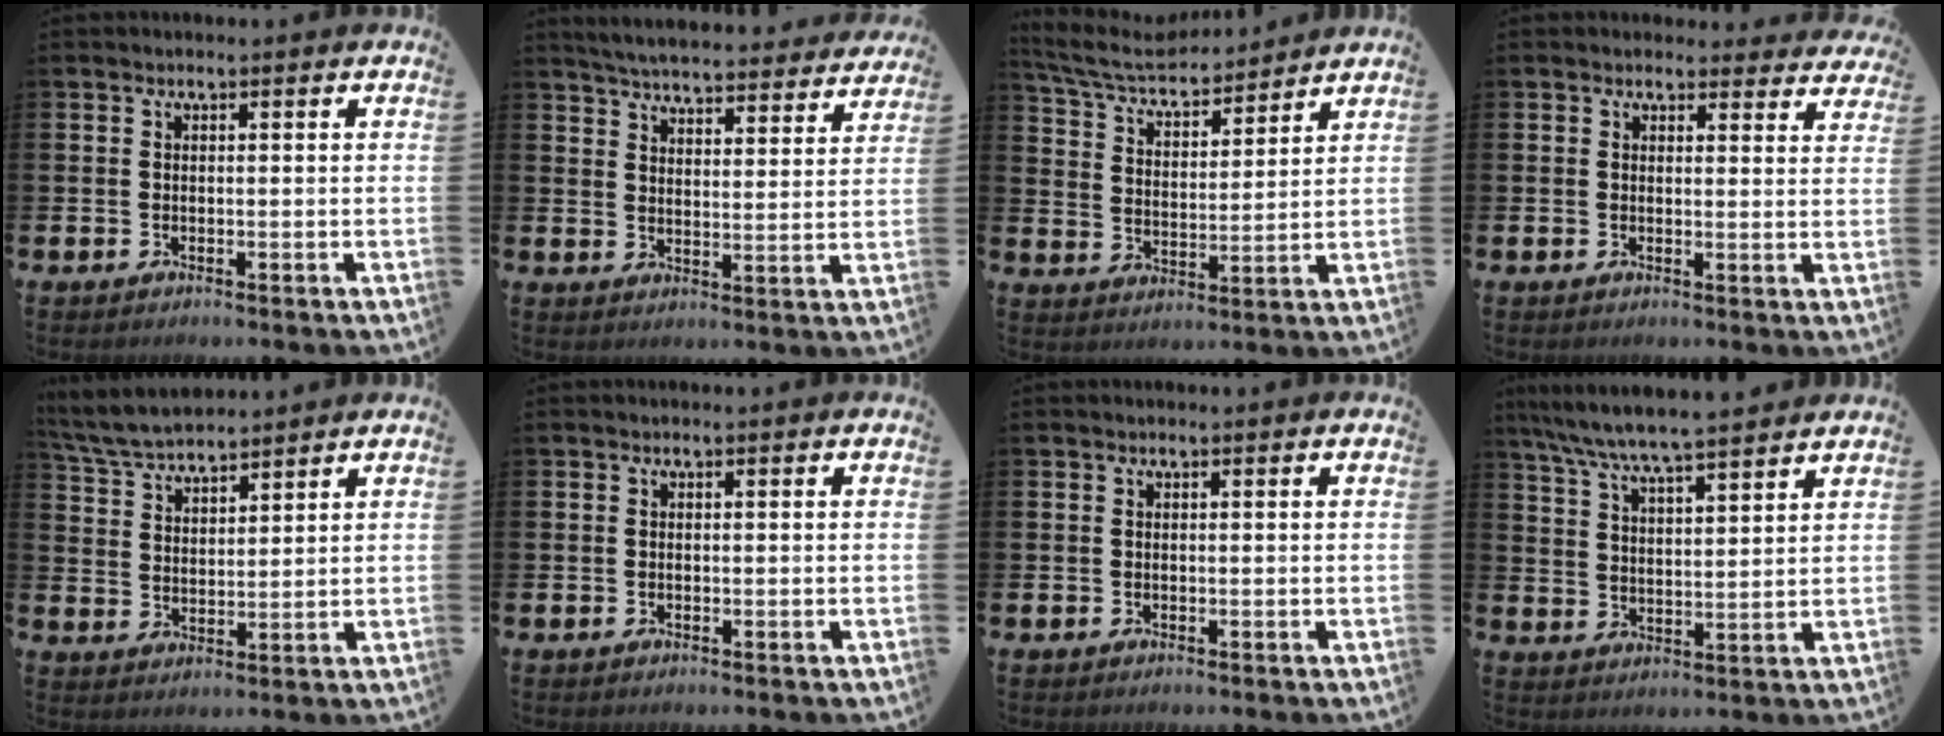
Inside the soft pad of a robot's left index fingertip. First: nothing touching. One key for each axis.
{"total": 5.5, "fx": 5.4, "fy": 0.5, "fz": 0.8, "tx": -0.032, "ty": -0.042, "tz": 0.093}
{"total": 6.5, "fx": 6.0, "fy": 1.5, "fz": 2.0, "tx": -0.068, "ty": -0.037, "tz": 0.104}
{"total": 2.5, "fx": 2.3, "fy": 0.8, "fz": -0.1, "tx": 0.008, "ty": -0.012, "tz": 0.040}
{"total": 5.7, "fx": 5.6, "fy": 0.9, "fz": 0.9, "tx": -0.041, "ty": -0.023, "tz": 0.102}
{"total": 0.0}
{"total": 0.0}
{"total": 7.1, "fx": 6.8, "fy": 0.0, "fz": 2.0, "tx": -0.064, "ty": -0.038, "tz": 0.120}